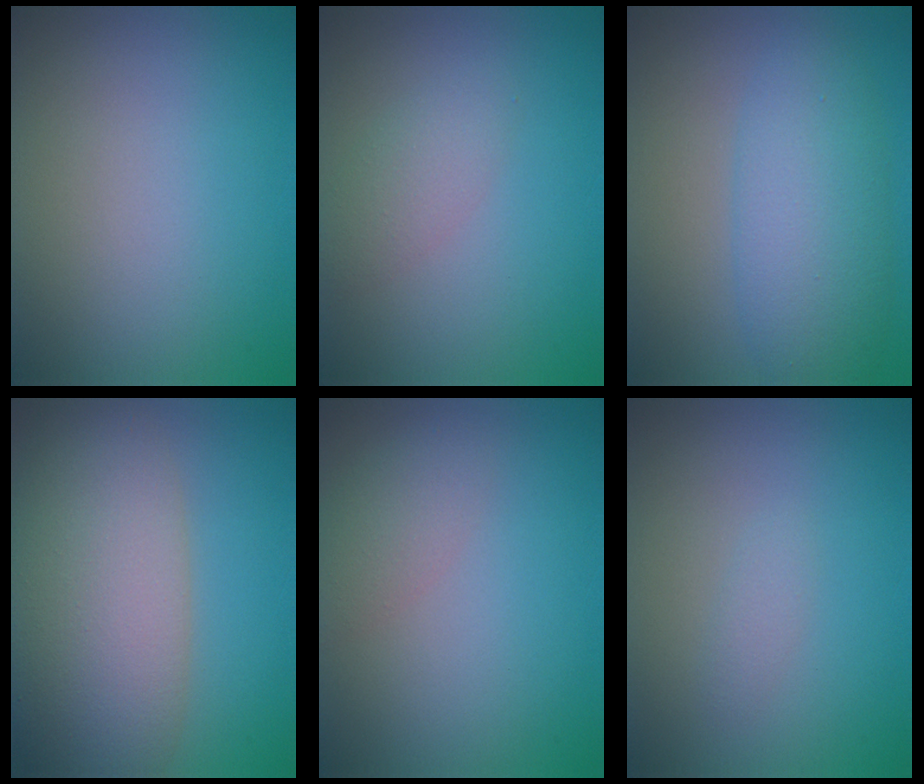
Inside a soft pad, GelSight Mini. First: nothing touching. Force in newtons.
{"total": 2.1, "press": 2.1, "slide": 0.0}
{"total": 5.7, "press": 5.6, "slide": 0.4}
{"total": 10.4, "press": 10.4, "slide": 0.8}
{"total": 2.1, "press": 2.1, "slide": 0.1}
{"total": 0.8, "press": 0.8, "slide": 0.1}